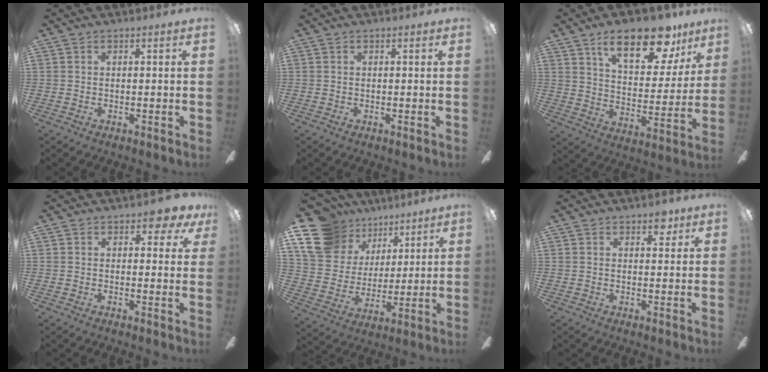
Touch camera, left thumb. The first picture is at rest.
{"total": 0.0}
{"total": 20.9, "force": [13.3, 9.3, 13.2], "torque": [-0.188, -0.067, 0.217]}
{"total": 4.2, "force": [2.6, 2.2, 2.5], "torque": [-0.021, -0.007, 0.042]}
{"total": 19.0, "force": [11.4, 13.2, 7.4], "torque": [-0.162, -0.054, 0.220]}
{"total": 3.5, "force": [2.4, 1.9, 1.7], "torque": [-0.004, -0.008, 0.036]}